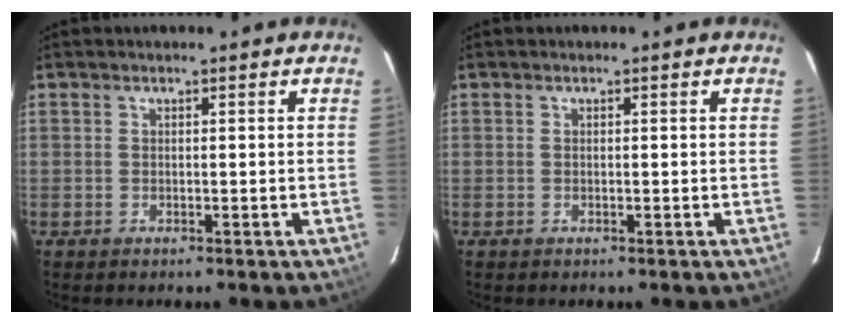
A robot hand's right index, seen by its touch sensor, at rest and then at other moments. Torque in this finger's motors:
{"motor_torque": [-0.08, 0.07, -0.01, 0.00]}